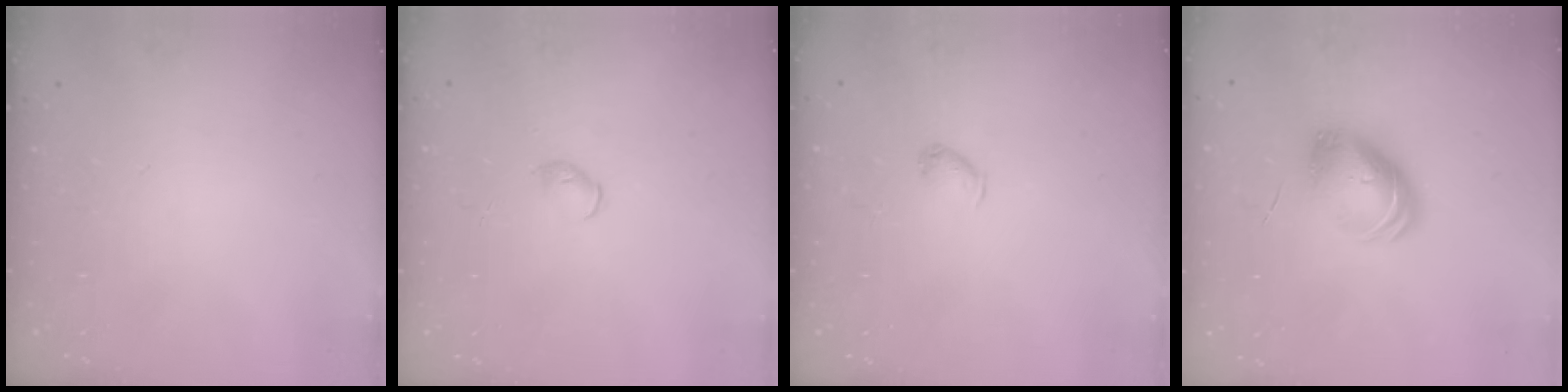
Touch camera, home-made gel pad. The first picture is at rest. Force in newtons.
{"total": 2.9, "press": 2.9, "slide": 0.7}
{"total": 3.5, "press": 3.5, "slide": 0.7}
{"total": 9.8, "press": 9.8, "slide": 0.5}